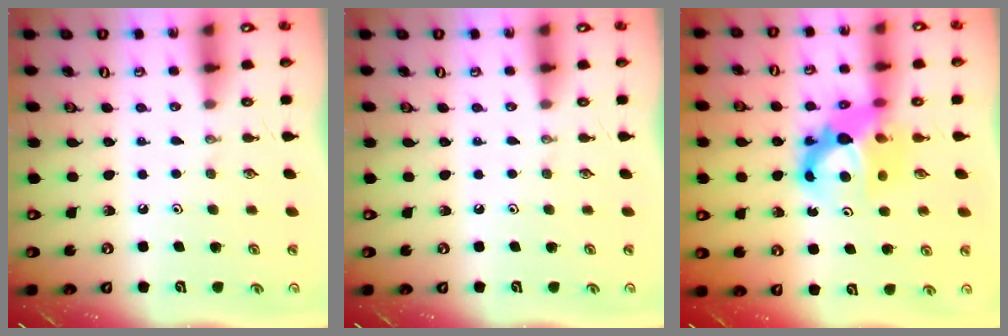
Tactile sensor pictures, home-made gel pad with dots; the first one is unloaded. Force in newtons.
{"total": 0.0}
{"total": 11.4, "press": 11.4, "slide": 1.1}